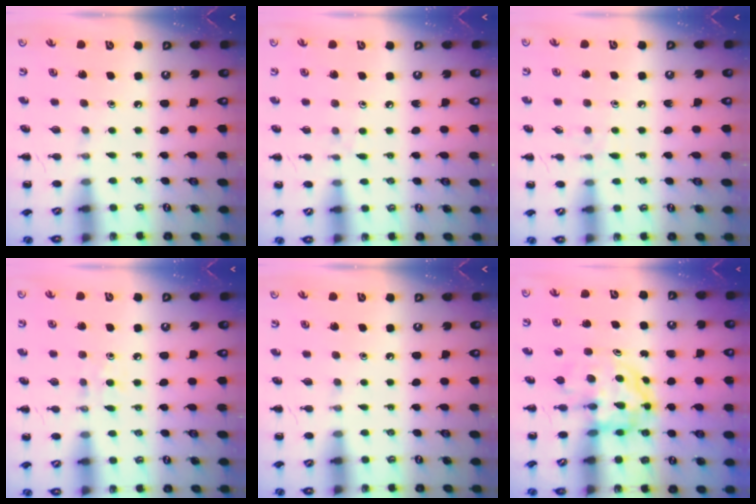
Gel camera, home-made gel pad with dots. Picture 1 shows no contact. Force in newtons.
{"total": 3.7, "press": 3.2, "slide": 1.9}
{"total": 5.5, "press": 5.1, "slide": 2.2}
{"total": 5.3, "press": 4.9, "slide": 1.8}
{"total": 0.0}
{"total": 5.0, "press": 4.9, "slide": 1.2}